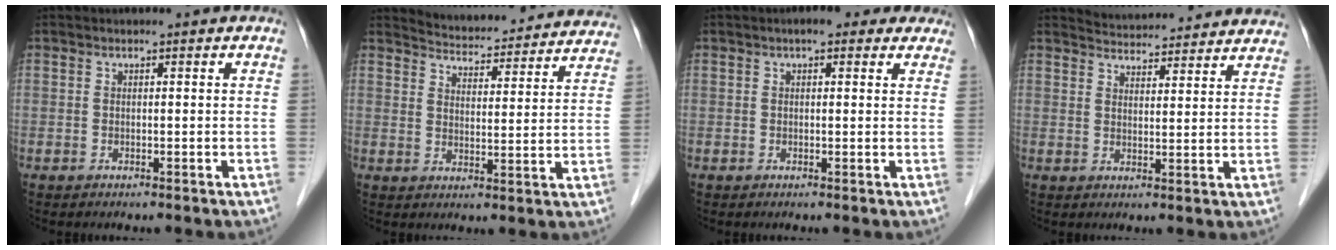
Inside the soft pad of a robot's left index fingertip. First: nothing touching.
{"total": 18.2, "force": [17.7, 2.7, 3.7], "torque": [-0.045, -0.029, 0.213]}
{"total": 4.6, "force": [3.1, 1.9, 2.8], "torque": [-0.024, 0.020, 0.035]}
{"total": 13.4, "force": [13.0, 1.7, 2.7], "torque": [-0.031, 0.008, 0.156]}